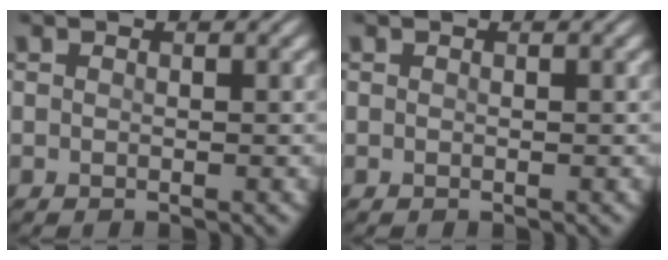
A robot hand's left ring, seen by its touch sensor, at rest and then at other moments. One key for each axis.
{"total": 0.0}